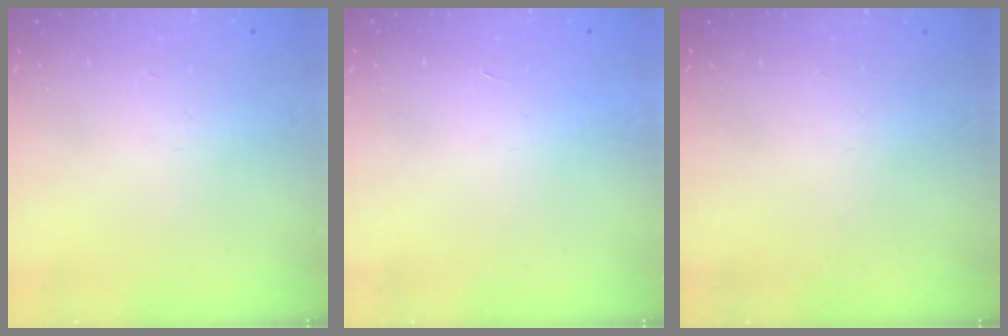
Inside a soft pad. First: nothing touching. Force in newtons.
{"total": 1.6, "press": 1.6, "slide": 0.1}
{"total": 0.0}